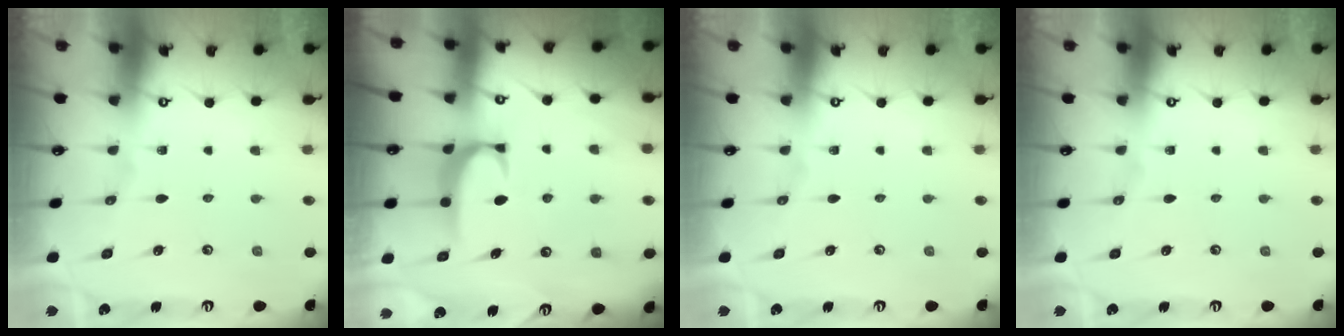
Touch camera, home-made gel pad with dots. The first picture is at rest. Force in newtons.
{"total": 1.7, "press": 1.7, "slide": 0.5}
{"total": 0.0}
{"total": 0.0}